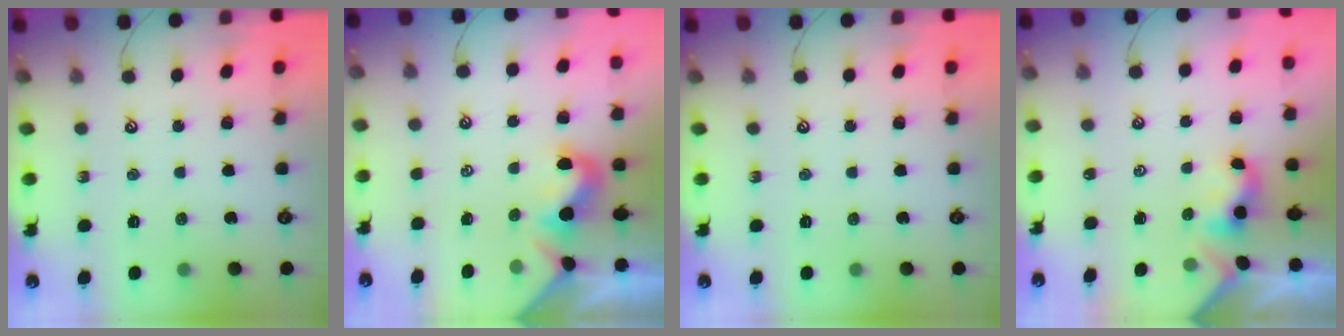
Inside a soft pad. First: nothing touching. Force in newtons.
{"total": 1.1, "press": 0.9, "slide": 0.6}
{"total": 0.0}
{"total": 0.0}